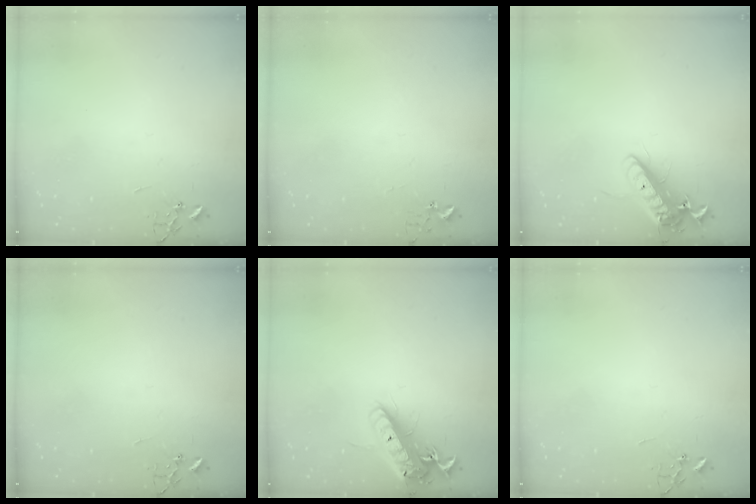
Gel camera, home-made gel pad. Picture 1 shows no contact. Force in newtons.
{"total": 2.7, "press": 2.7, "slide": 0.3}
{"total": 14.0, "press": 13.7, "slide": 2.8}
{"total": 0.0}
{"total": 16.1, "press": 15.8, "slide": 3.2}
{"total": 0.0}